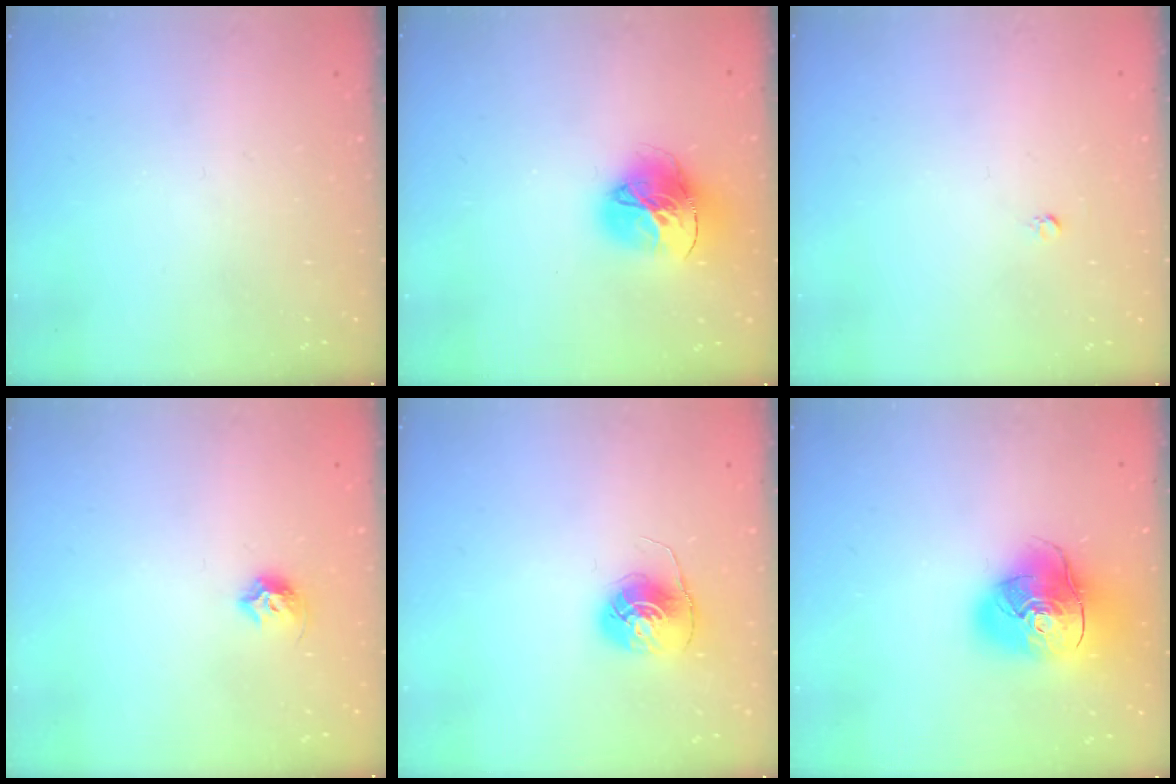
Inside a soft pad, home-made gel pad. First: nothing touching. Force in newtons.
{"total": 16.7, "press": 16.6, "slide": 1.8}
{"total": 2.5, "press": 2.5, "slide": 0.2}
{"total": 7.1, "press": 7.0, "slide": 0.8}
{"total": 6.8, "press": 6.8, "slide": 0.3}
{"total": 17.9, "press": 17.8, "slide": 2.3}